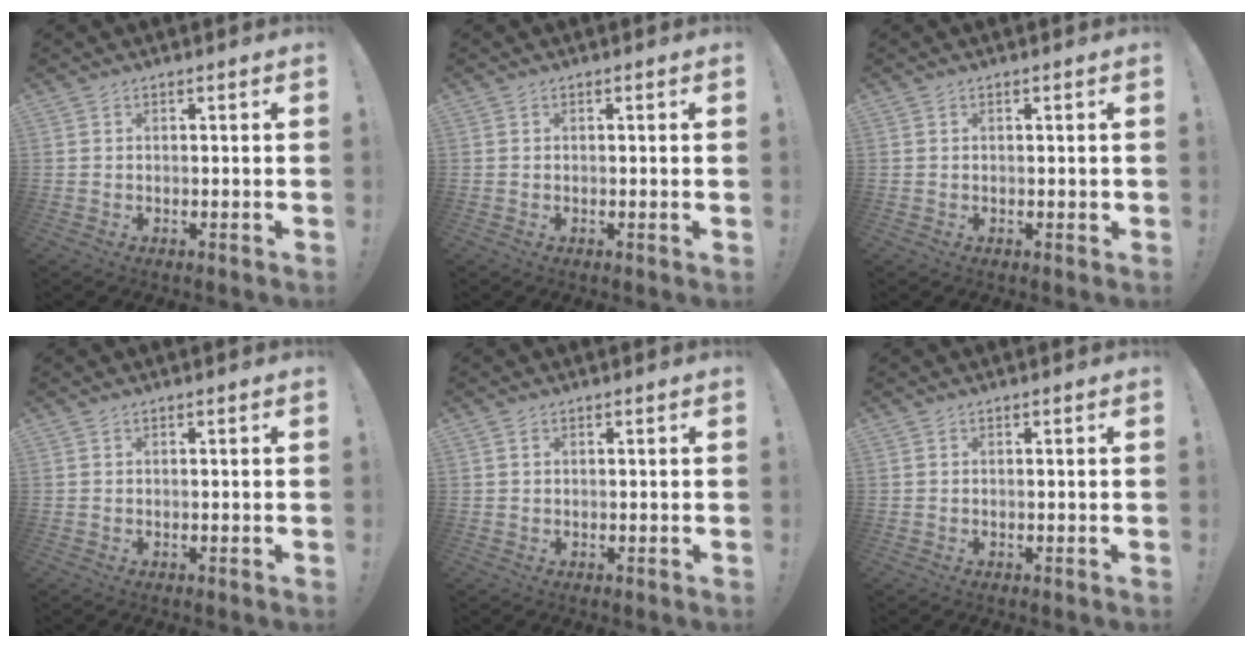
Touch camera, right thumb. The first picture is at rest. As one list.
[{"total": 1.1, "force": [0.0, -0.4, 1.0], "torque": [-0.010, -0.005, -0.003]}, {"total": 0.6, "force": [0.0, 0.5, 0.4], "torque": [0.000, 0.001, -0.001]}, {"total": 0.0}, {"total": 0.6, "force": [0.4, 0.4, 0.3], "torque": [-0.006, 0.001, 0.008]}, {"total": 0.0}]